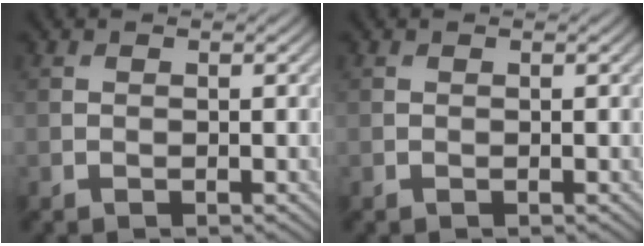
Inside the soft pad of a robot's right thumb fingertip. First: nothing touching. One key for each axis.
{"total": 0.0}